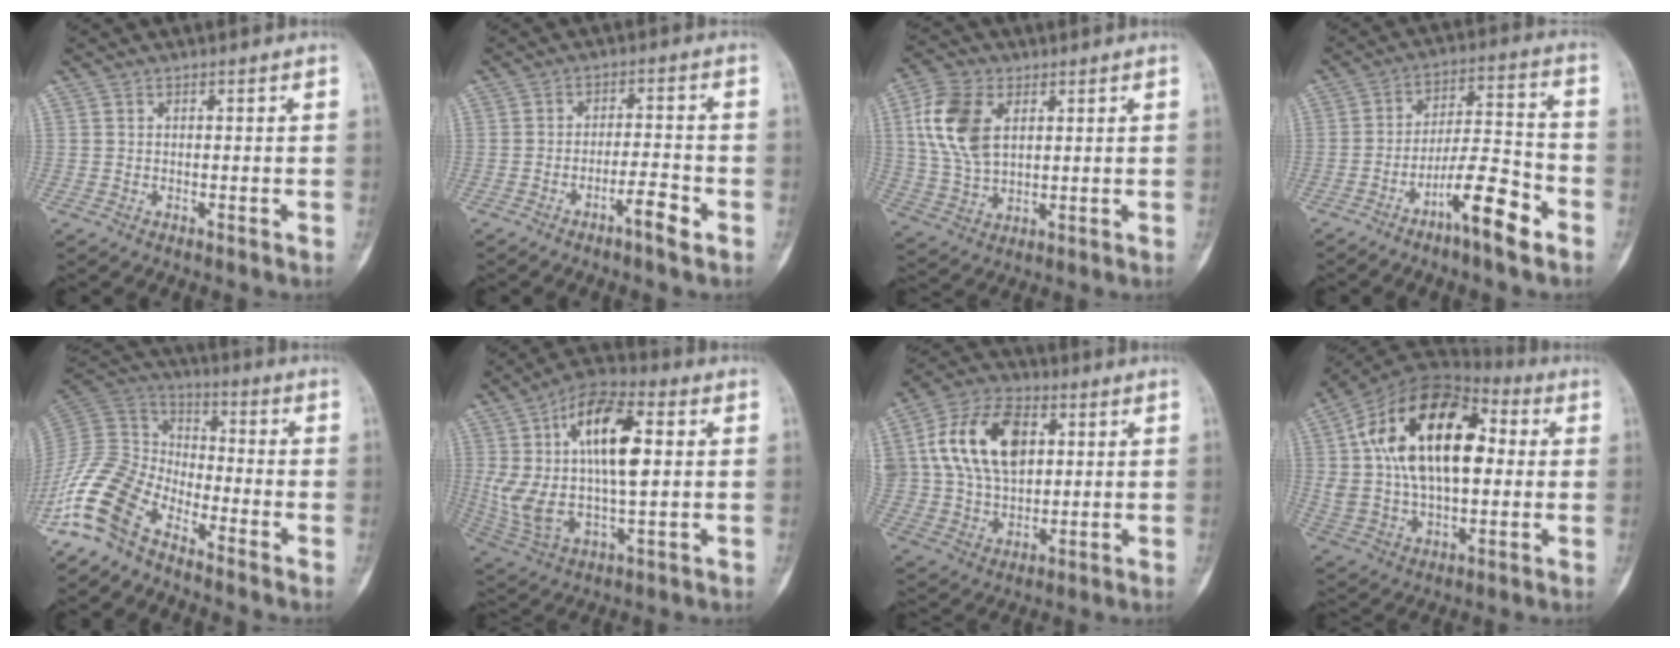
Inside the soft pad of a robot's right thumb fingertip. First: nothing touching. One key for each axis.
{"total": 5.0, "fx": -2.9, "fy": 0.8, "fz": 3.9, "tx": -0.070, "ty": 0.022, "tz": -0.049}
{"total": 12.2, "fx": 3.5, "fy": 7.4, "fz": 9.0, "tx": -0.181, "ty": -0.002, "tz": 0.068}
{"total": 11.7, "fx": -6.8, "fy": 2.5, "fz": 9.2, "tx": -0.158, "ty": 0.055, "tz": -0.115}
{"total": 13.4, "fx": -9.0, "fy": 6.9, "fz": 7.0, "tx": -0.142, "ty": 0.069, "tz": -0.193}
{"total": 21.1, "fx": 4.1, "fy": 9.4, "fz": 18.4, "tx": -0.351, "ty": 0.010, "tz": 0.069}
{"total": 17.7, "fx": 4.6, "fy": 11.4, "fz": 12.7, "tx": -0.215, "ty": 0.004, "tz": 0.085}
{"total": 25.6, "fx": 4.8, "fy": 14.6, "fz": 20.5, "tx": -0.357, "ty": 0.020, "tz": 0.076}